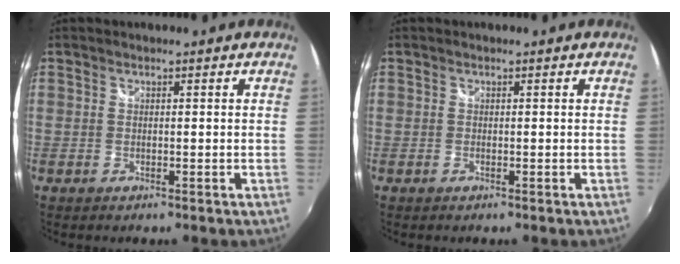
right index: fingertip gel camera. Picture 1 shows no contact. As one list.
[{"total": 0.0}]